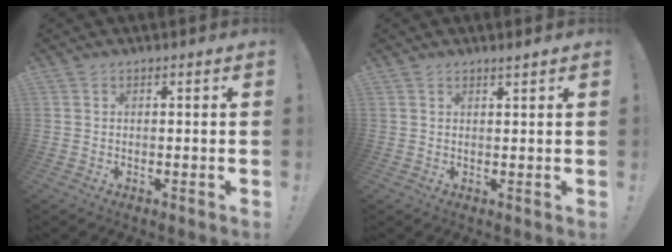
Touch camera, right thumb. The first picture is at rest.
{"total": 1.1, "force": [1.0, -0.2, 0.6], "torque": [-0.011, 0.000, 0.017]}